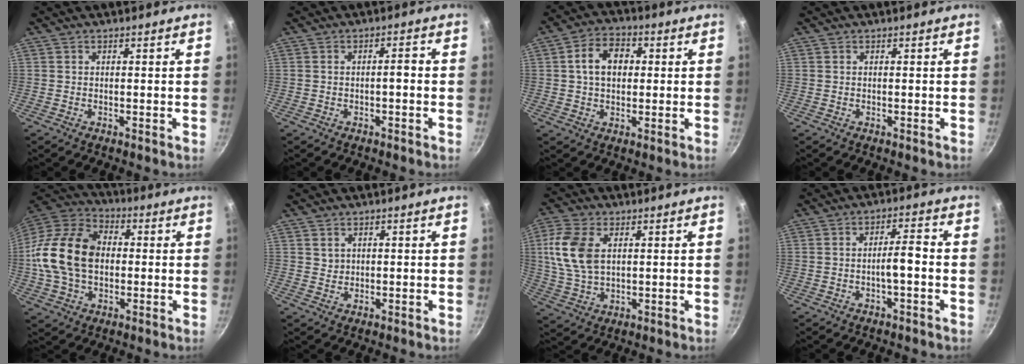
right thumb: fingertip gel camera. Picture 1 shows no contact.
{"total": 2.1, "force": [-0.7, 0.6, 1.9], "torque": [-0.031, 0.017, -0.009]}
{"total": 8.4, "force": [1.2, 6.1, 5.7], "torque": [-0.074, 0.014, 0.011]}
{"total": 0.0}
{"total": 19.2, "force": [0.1, 13.6, 13.5], "torque": [-0.239, 0.032, -0.009]}
{"total": 1.5, "force": [0.8, 1.3, 0.4], "torque": [0.001, 0.000, 0.014]}
{"total": 11.3, "force": [2.6, 6.9, 8.5], "torque": [-0.170, -0.002, 0.051]}
{"total": 4.4, "force": [-1.4, 0.9, 4.1], "torque": [-0.072, 0.025, -0.023]}